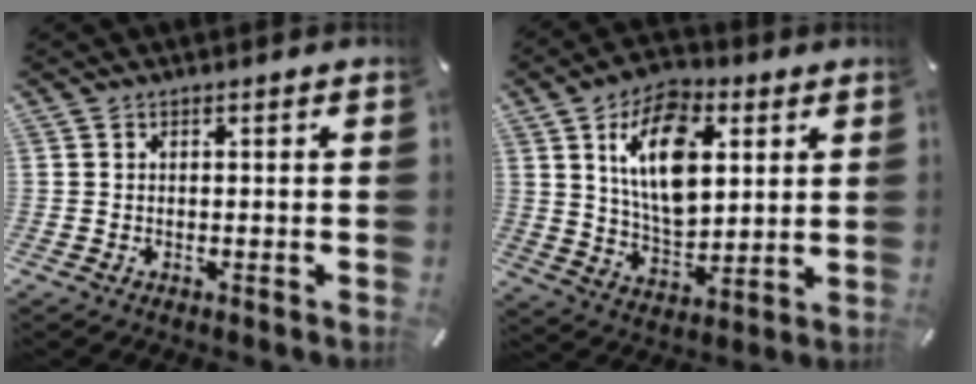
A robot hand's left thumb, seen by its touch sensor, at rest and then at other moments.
{"total": 16.3, "force": [5.6, 10.0, 11.6], "torque": [-0.210, -0.004, 0.097]}